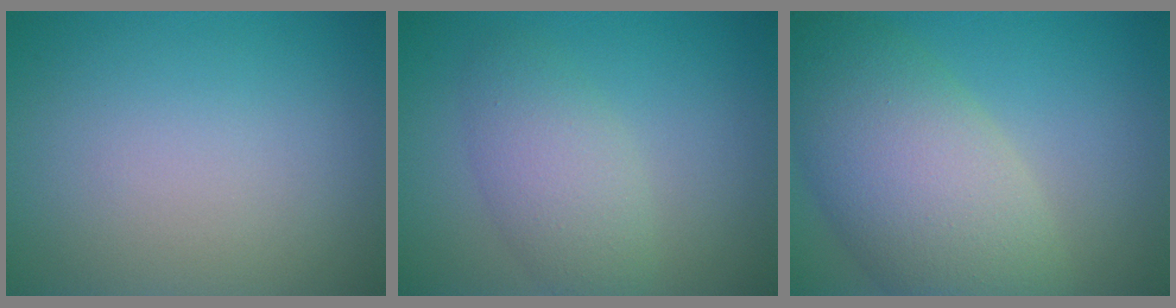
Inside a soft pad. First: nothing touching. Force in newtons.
{"total": 3.7, "press": 3.7, "slide": 0.1}
{"total": 9.5, "press": 9.4, "slide": 0.4}